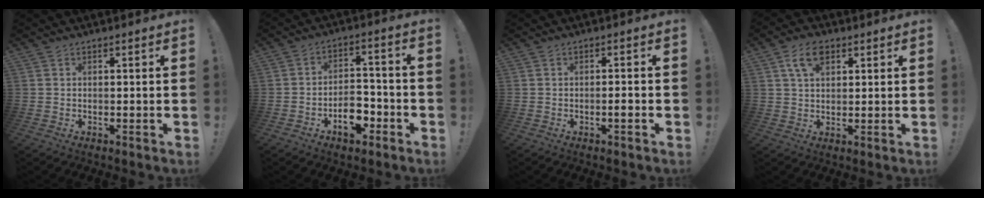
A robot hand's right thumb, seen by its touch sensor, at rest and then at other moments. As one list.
[{"total": 9.4, "force": [-4.5, 5.9, 5.7], "torque": [-0.074, 0.034, -0.077]}, {"total": 2.4, "force": [-1.1, -0.1, 2.1], "torque": [-0.031, -0.001, -0.021]}, {"total": 6.4, "force": [3.2, 3.5, 4.3], "torque": [-0.076, -0.003, 0.059]}]